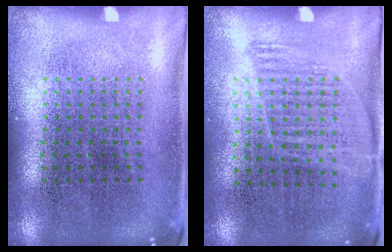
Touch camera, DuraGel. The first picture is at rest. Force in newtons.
{"total": 1.1, "press": 0.9, "slide": 0.6}